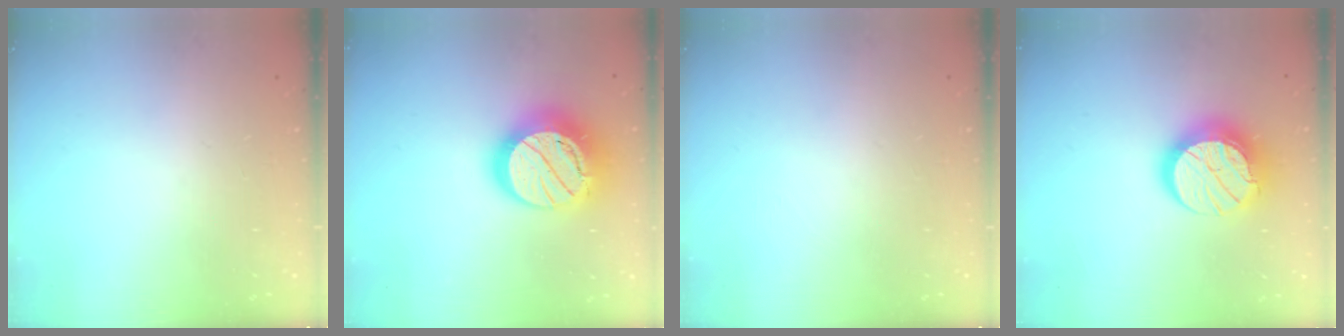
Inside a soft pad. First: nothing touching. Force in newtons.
{"total": 22.0, "press": 22.0, "slide": 1.7}
{"total": 0.0}
{"total": 14.8, "press": 14.8, "slide": 1.2}